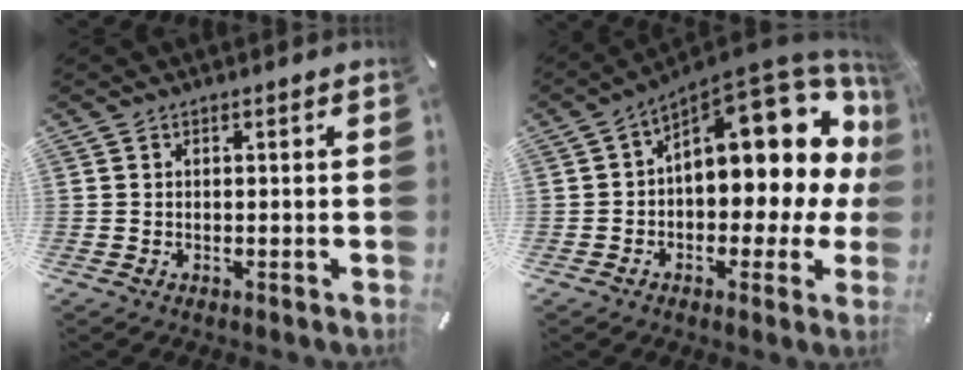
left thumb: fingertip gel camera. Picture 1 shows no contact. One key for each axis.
{"total": 15.7, "fx": 7.0, "fy": 8.0, "fz": 11.6, "tx": -0.138, "ty": -0.072, "tz": 0.111}